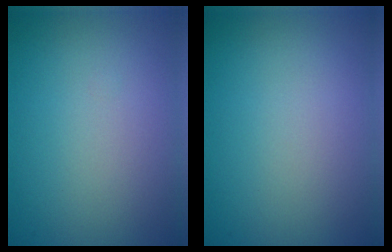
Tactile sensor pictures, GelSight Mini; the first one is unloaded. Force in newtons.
{"total": 0.0}